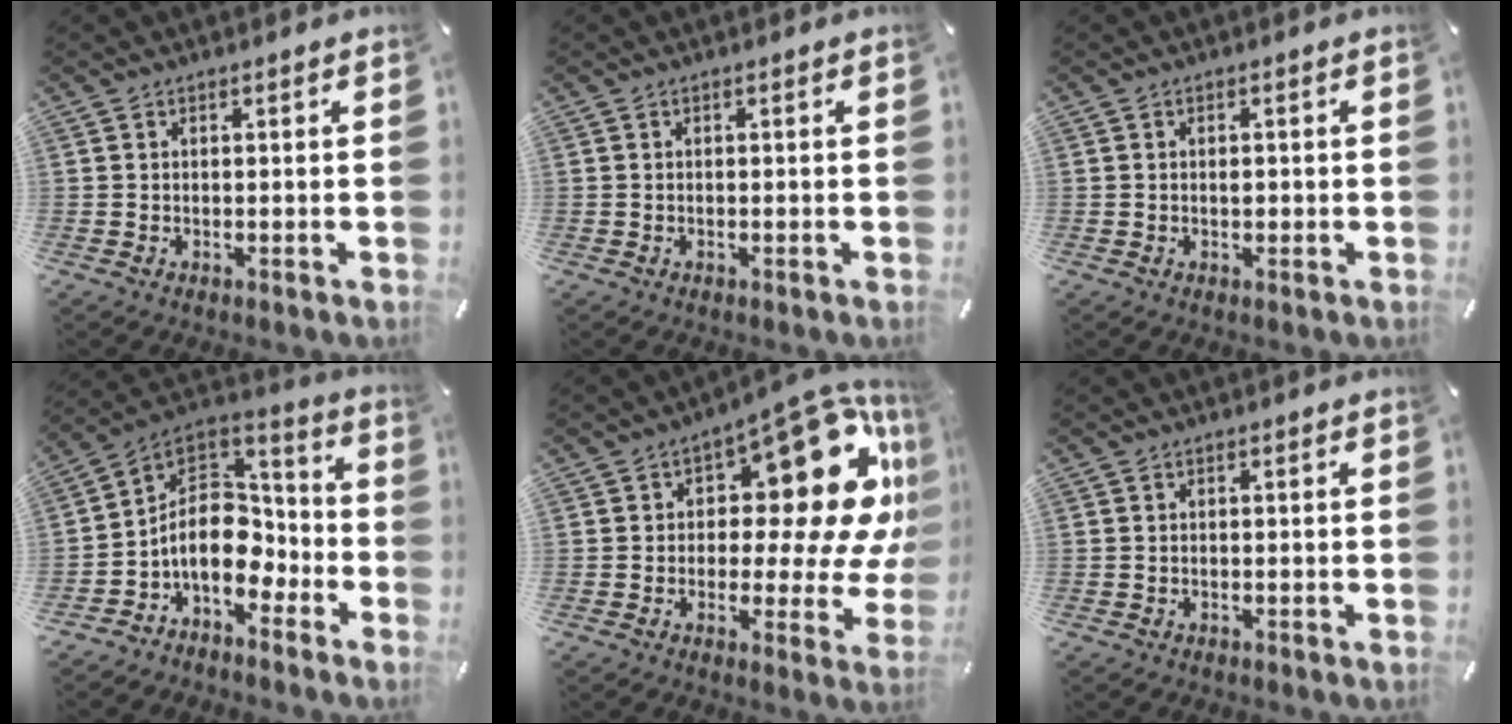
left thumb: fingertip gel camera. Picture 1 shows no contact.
{"total": 0.0}
{"total": 1.2, "force": [-0.1, 0.8, 1.0], "torque": [-0.021, 0.000, -0.001]}
{"total": 12.8, "force": [-4.1, 9.9, 7.0], "torque": [-0.128, 0.000, -0.076]}
{"total": 22.9, "force": [7.8, 11.3, 18.3], "torque": [-0.219, -0.069, 0.137]}
{"total": 0.0}